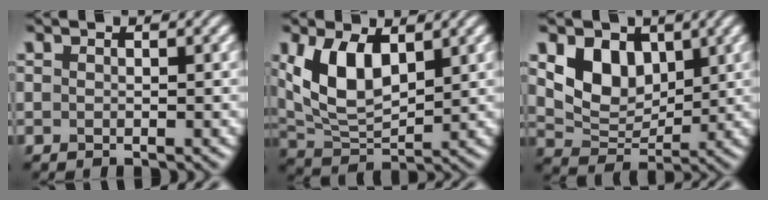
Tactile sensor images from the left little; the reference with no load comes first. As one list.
[{"total": 6.9, "force": [2.4, 3.5, 5.4], "torque": [-0.112, -0.002, 0.047]}, {"total": 5.2, "force": [2.2, 3.7, 3.0], "torque": [-0.061, -0.011, 0.039]}]